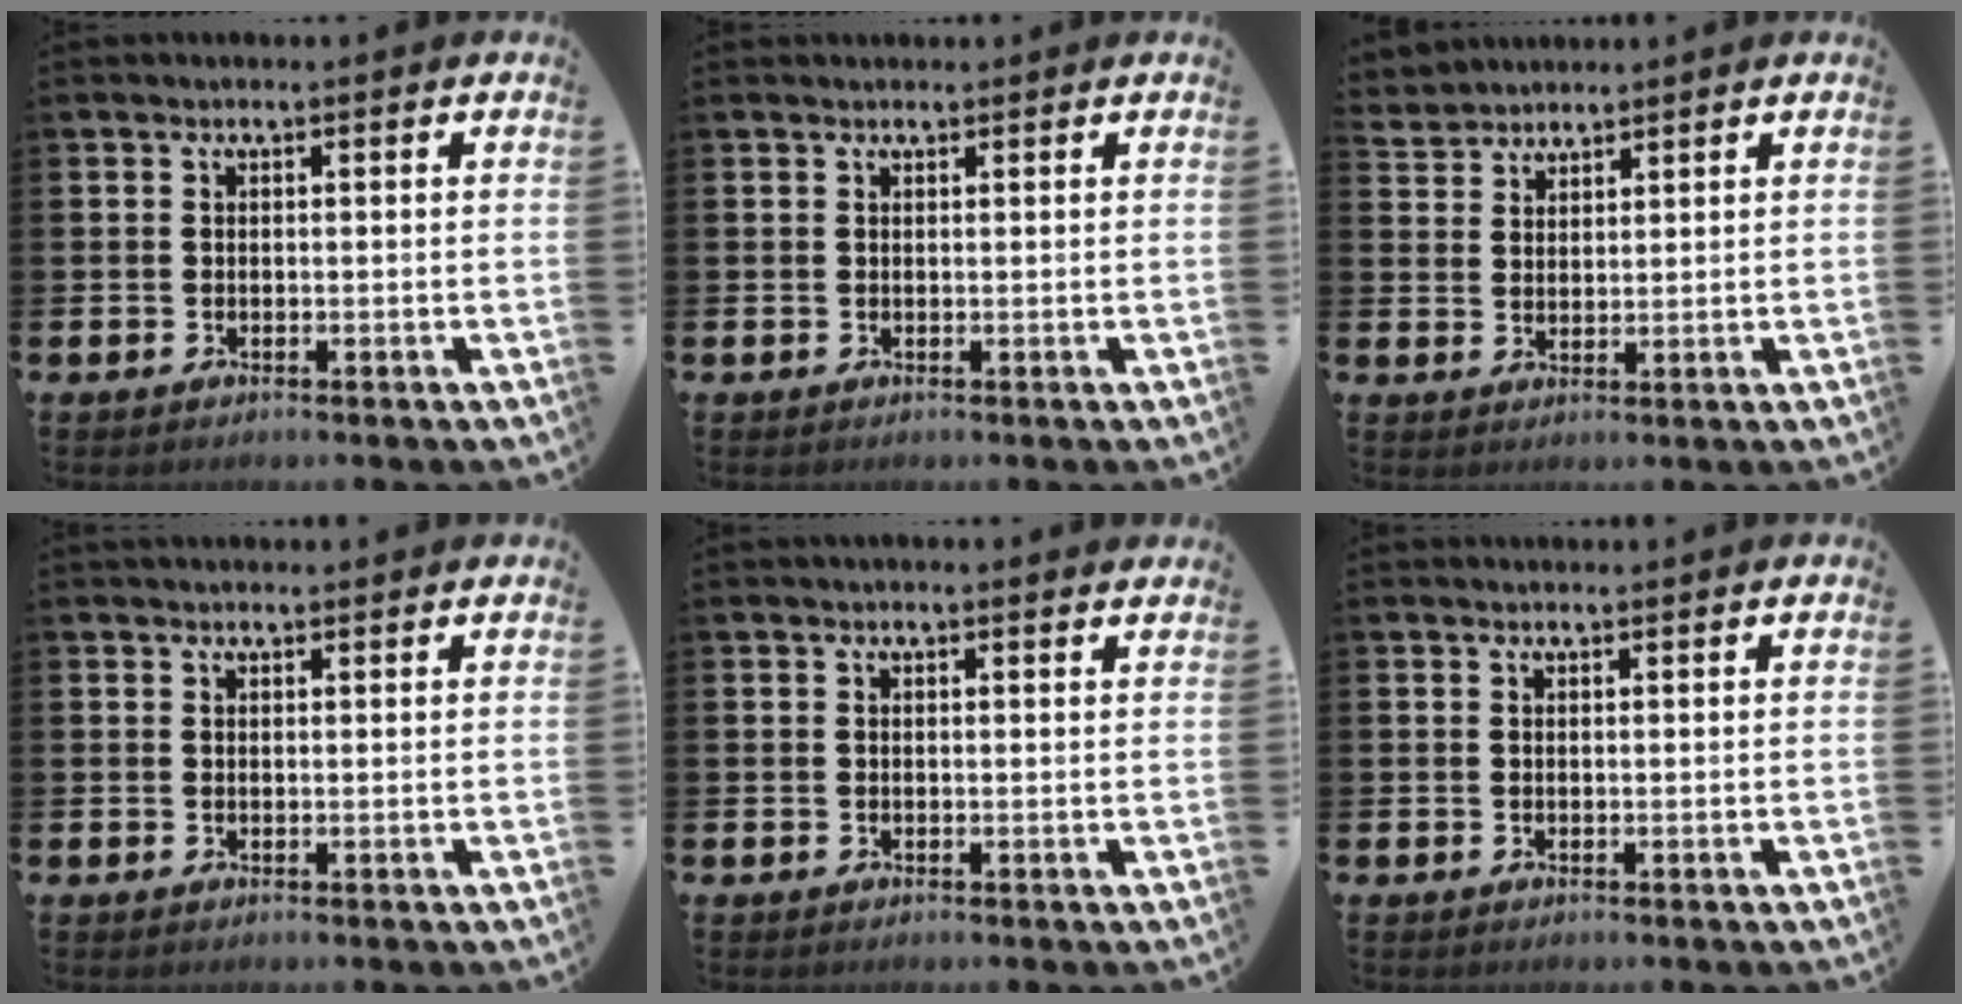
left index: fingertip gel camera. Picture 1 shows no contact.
{"total": 0.5, "force": [0.5, 0.1, 0.0], "torque": [0.009, -0.003, 0.008]}
{"total": 3.3, "force": [3.2, 0.6, -0.7], "torque": [-0.004, -0.012, 0.061]}
{"total": 1.0, "force": [1.0, 0.3, 0.1], "torque": [0.006, -0.002, 0.017]}
{"total": 0.8, "force": [0.8, 0.1, 0.2], "torque": [0.003, -0.002, 0.013]}
{"total": 0.5, "force": [0.5, -0.1, 0.0], "torque": [0.001, -0.002, 0.010]}